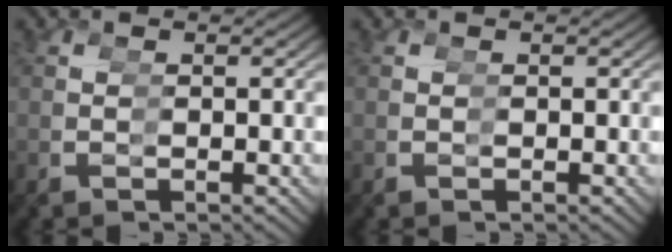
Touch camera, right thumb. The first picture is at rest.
{"total": 0.0}